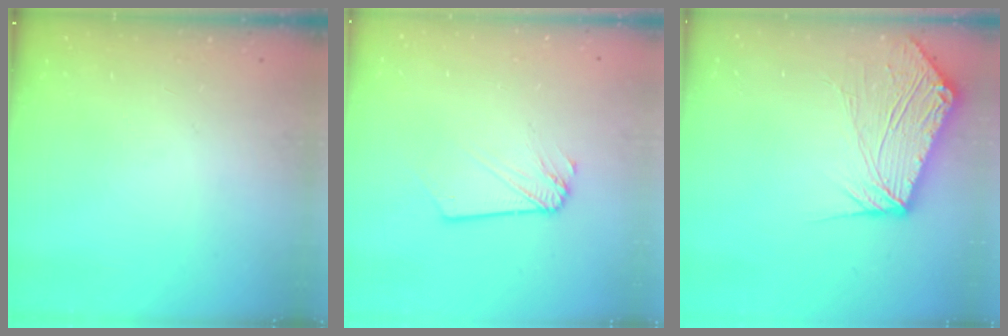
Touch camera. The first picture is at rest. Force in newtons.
{"total": 2.5, "press": 2.5, "slide": 0.1}
{"total": 11.2, "press": 11.1, "slide": 1.4}